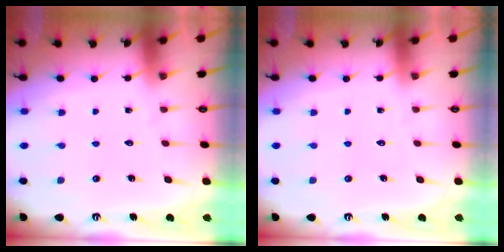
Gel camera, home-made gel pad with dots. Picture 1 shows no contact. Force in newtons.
{"total": 0.0}